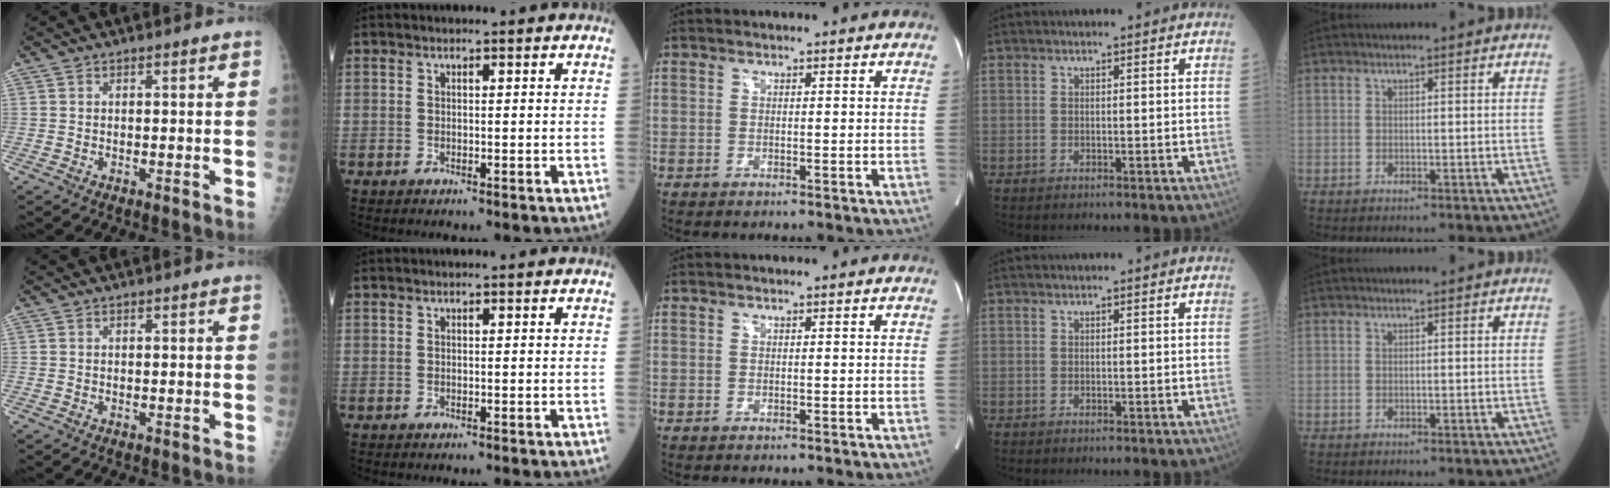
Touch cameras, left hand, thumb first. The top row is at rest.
{}